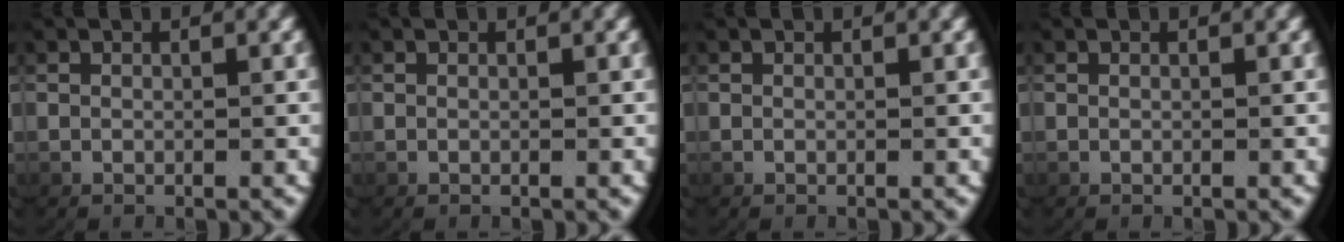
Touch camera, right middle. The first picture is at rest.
{"total": 0.0}
{"total": 0.0}
{"total": 0.0}